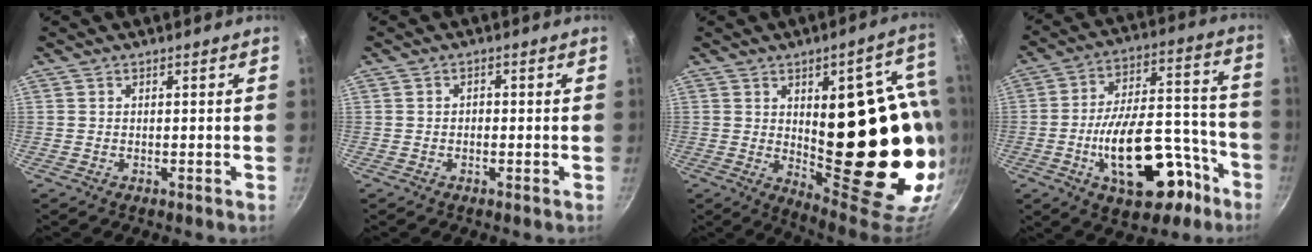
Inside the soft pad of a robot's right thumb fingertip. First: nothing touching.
{"total": 1.1, "force": [-0.3, 0.9, 0.6], "torque": [-0.009, 0.006, -0.005]}
{"total": 27.0, "force": [-0.7, 10.6, 24.8], "torque": [-0.283, -0.020, 0.019]}
{"total": 22.1, "force": [-9.3, 11.3, 16.6], "torque": [-0.194, 0.068, -0.121]}